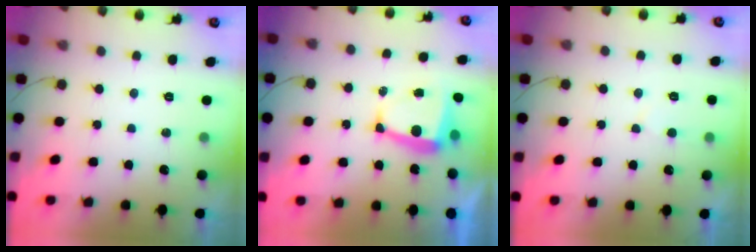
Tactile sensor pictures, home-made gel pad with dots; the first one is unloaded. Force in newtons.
{"total": 6.5, "press": 6.4, "slide": 0.5}
{"total": 3.2, "press": 3.2, "slide": 0.4}